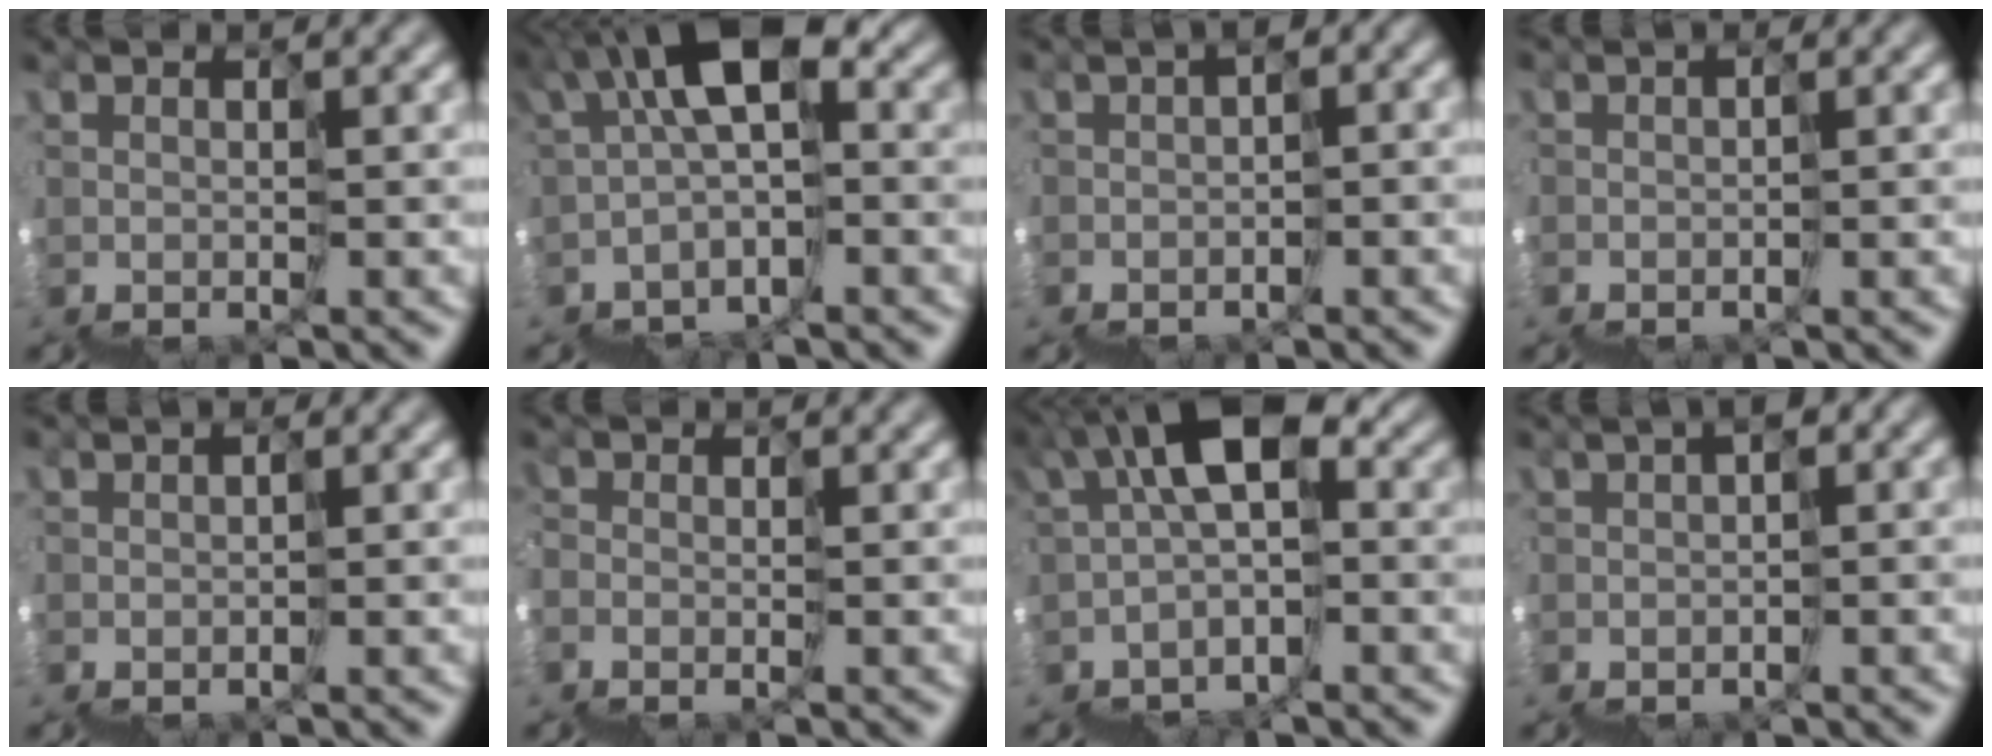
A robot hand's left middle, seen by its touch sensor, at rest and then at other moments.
{"total": 4.8, "force": [0.3, 2.0, 4.4], "torque": [-0.084, 0.036, -0.010]}
{"total": 2.4, "force": [-2.1, 0.2, 1.1], "torque": [-0.016, -0.007, -0.031]}
{"total": 1.2, "force": [-1.0, 0.6, 0.1], "torque": [0.000, 0.003, -0.021]}
{"total": 1.6, "force": [-1.3, 0.8, 0.2], "torque": [0.001, 0.007, -0.024]}
{"total": 1.8, "force": [-1.3, -0.6, -1.1], "torque": [0.016, 0.009, -0.035]}
{"total": 4.7, "force": [0.3, 2.3, 4.1], "torque": [-0.077, 0.033, -0.009]}
{"total": 1.8, "force": [-1.6, -0.2, 0.8], "torque": [-0.016, -0.006, -0.032]}